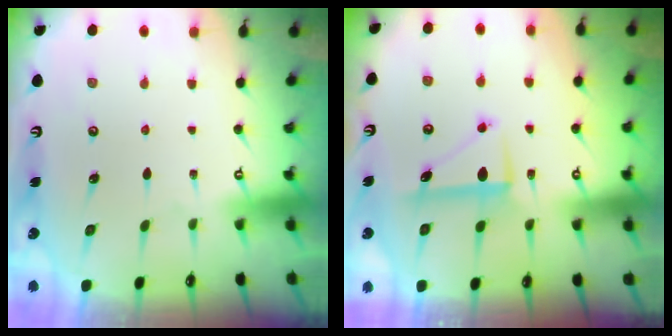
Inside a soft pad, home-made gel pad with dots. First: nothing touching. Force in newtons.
{"total": 7.8, "press": 7.8, "slide": 0.8}